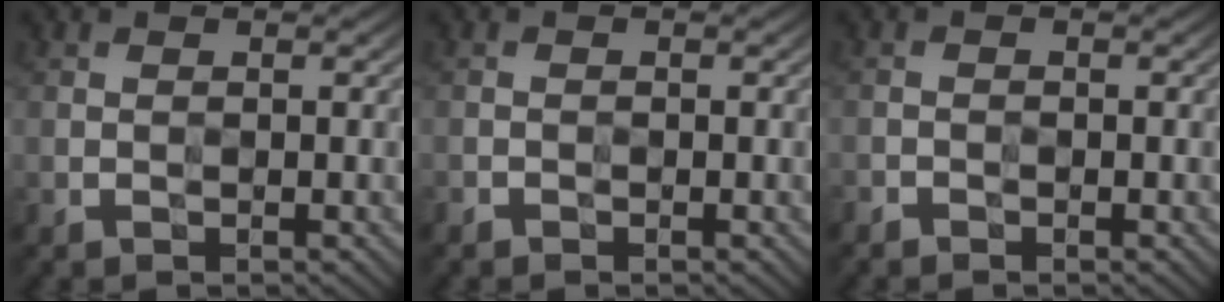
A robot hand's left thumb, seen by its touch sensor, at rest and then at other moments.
{"total": 0.6, "force": [-0.5, 0.0, -0.3], "torque": [0.005, 0.000, -0.011]}
{"total": 0.9, "force": [-0.9, 0.0, -0.3], "torque": [0.007, -0.001, -0.019]}